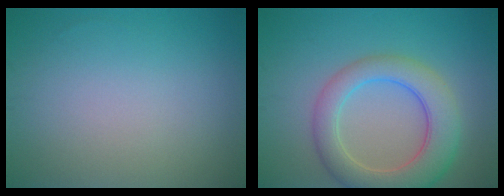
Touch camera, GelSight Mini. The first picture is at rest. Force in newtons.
{"total": 6.6, "press": 6.5, "slide": 0.6}